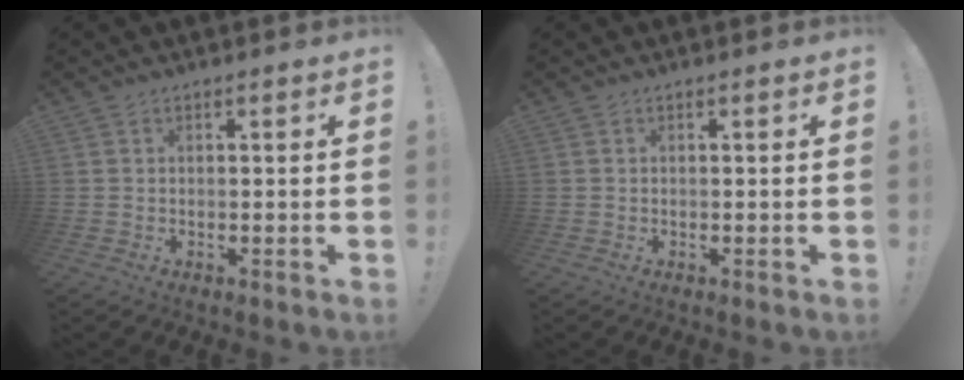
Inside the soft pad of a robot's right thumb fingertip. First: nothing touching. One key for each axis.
{"total": 0.0}